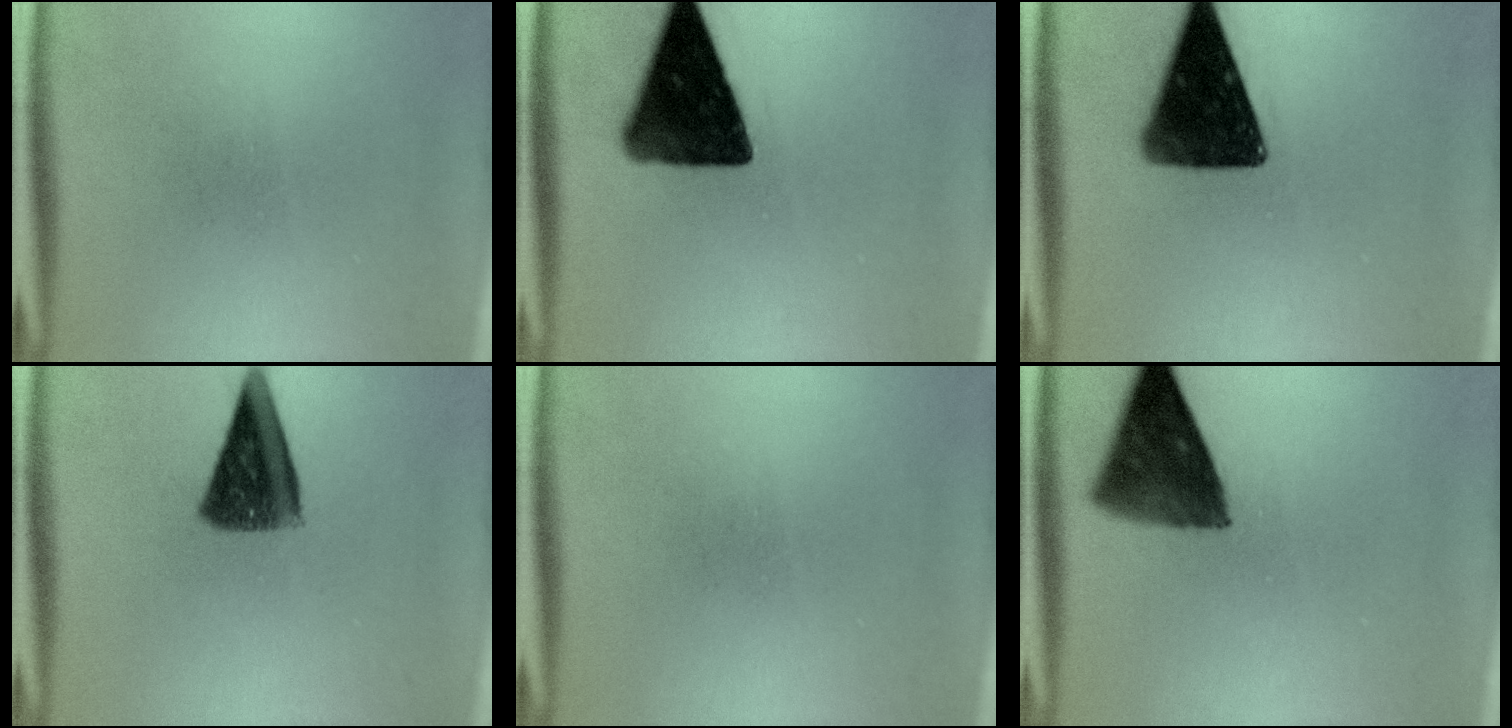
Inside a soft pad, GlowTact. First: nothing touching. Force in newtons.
{"total": 14.8}
{"total": 15.1}
{"total": 9.2}
{"total": 0.0}
{"total": 10.6}